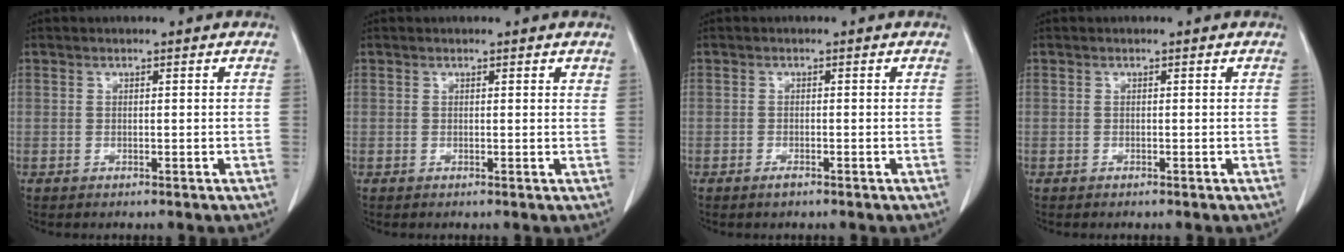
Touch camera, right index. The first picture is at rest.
{"total": 1.0, "force": [0.8, 0.3, 0.5], "torque": [-0.006, 0.000, 0.006]}
{"total": 0.9, "force": [-0.7, 0.2, 0.6], "torque": [-0.014, -0.001, -0.009]}
{"total": 0.0}